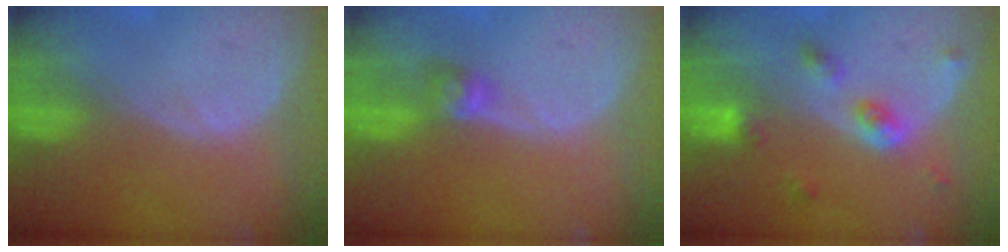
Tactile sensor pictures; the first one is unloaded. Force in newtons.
{"total": 2.7, "press": 2.4, "slide": 1.2}
{"total": 4.8, "press": 4.4, "slide": 1.8}